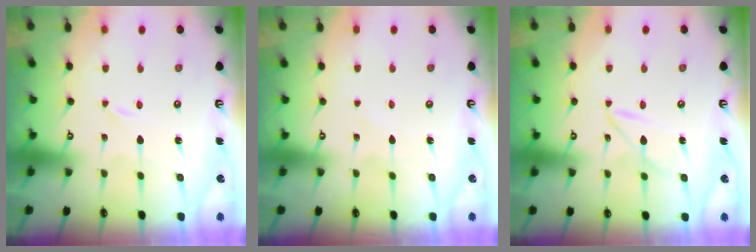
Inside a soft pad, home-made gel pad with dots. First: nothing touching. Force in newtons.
{"total": 0.9, "press": 0.9, "slide": 0.0}
{"total": 5.3, "press": 5.3, "slide": 0.4}